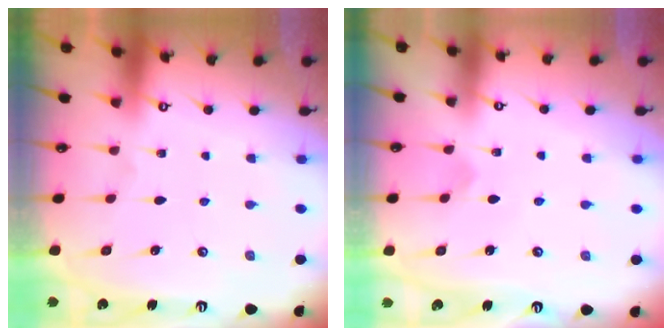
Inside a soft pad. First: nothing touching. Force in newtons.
{"total": 2.4, "press": 2.4, "slide": 0.3}